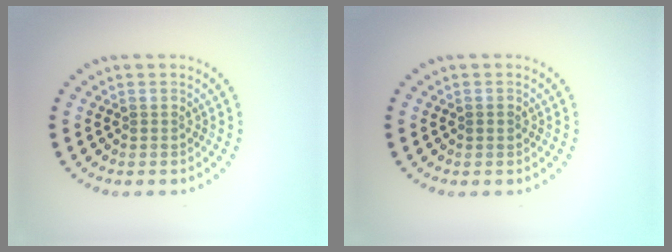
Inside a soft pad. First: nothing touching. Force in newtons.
{"total": 0.7, "press": 0.7, "slide": 0.2}